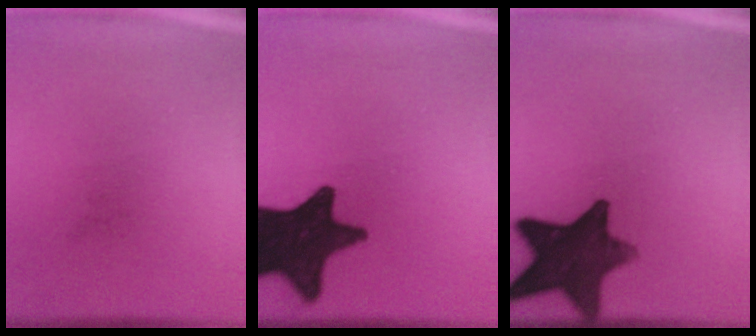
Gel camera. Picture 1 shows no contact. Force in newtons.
{"total": 17.2}
{"total": 14.0}